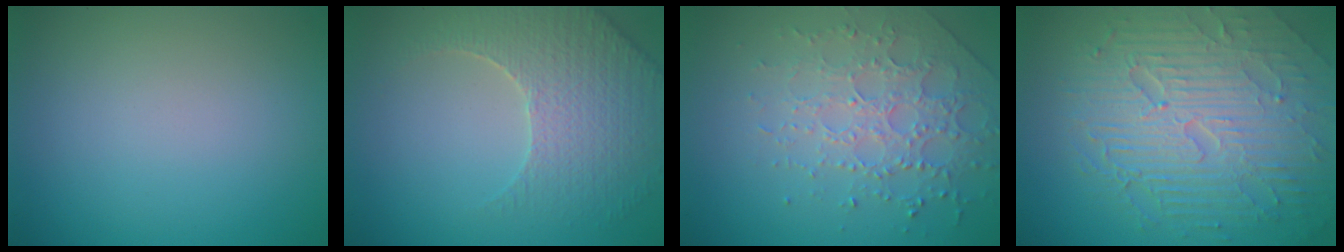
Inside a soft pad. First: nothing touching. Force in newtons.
{"total": 4.3, "press": 4.2, "slide": 1.2}
{"total": 3.8, "press": 3.6, "slide": 1.2}
{"total": 9.4, "press": 6.2, "slide": 7.0}